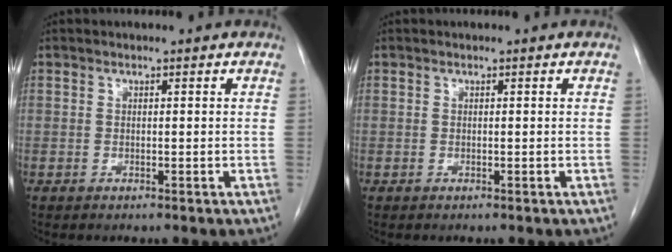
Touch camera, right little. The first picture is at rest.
{"total": 0.0}